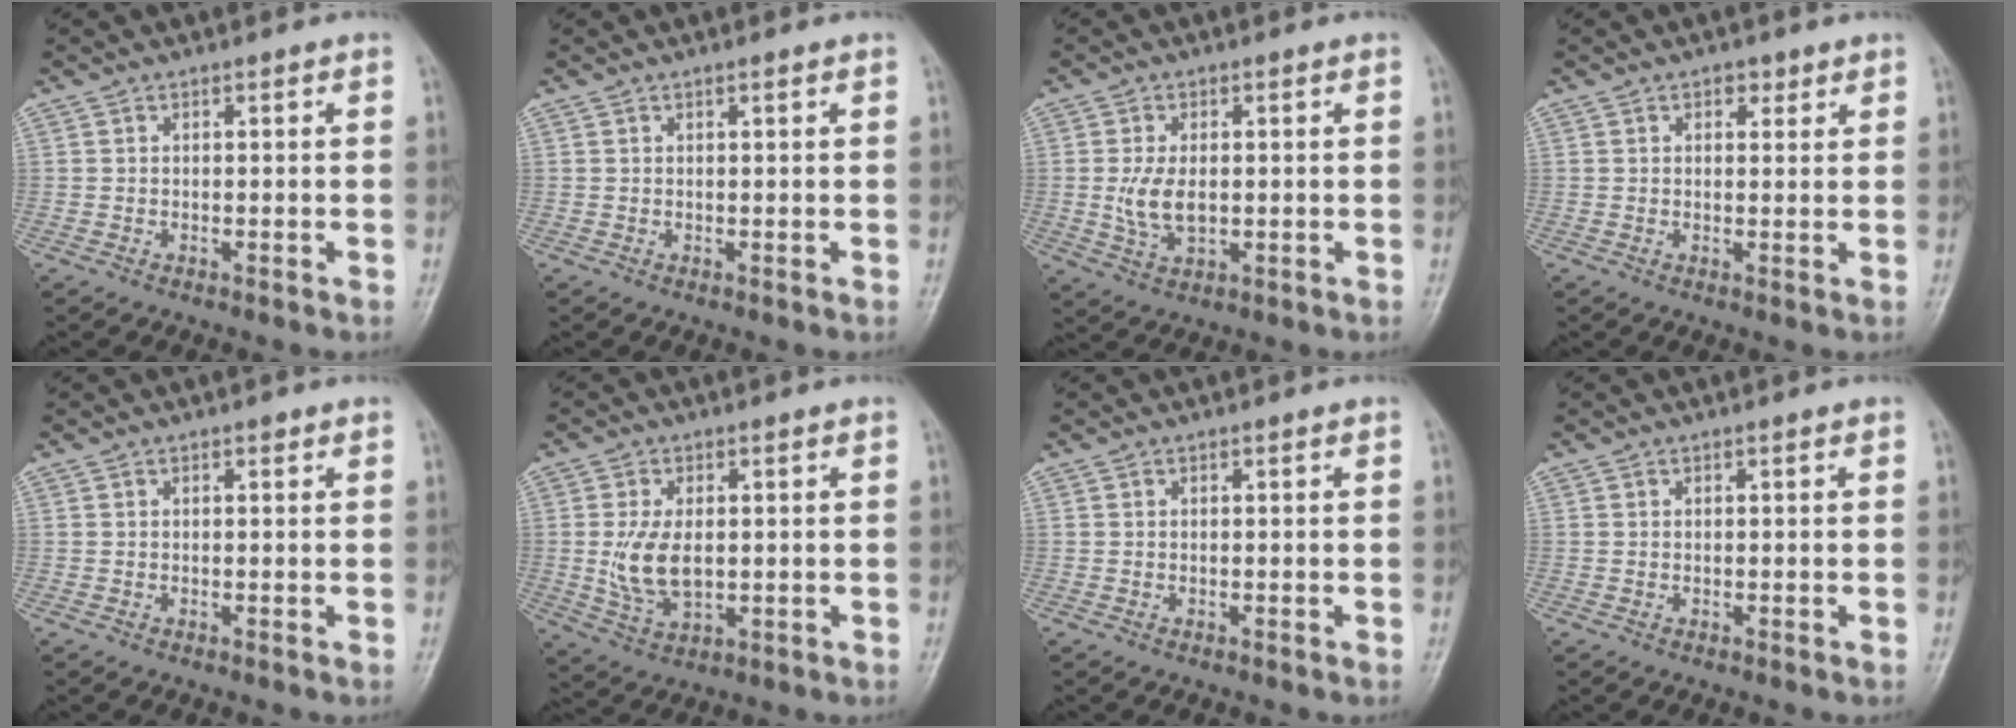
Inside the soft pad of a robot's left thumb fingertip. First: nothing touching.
{"total": 0.5, "force": [0.3, 0.0, 0.4], "torque": [-0.008, 0.000, 0.005]}
{"total": 6.1, "force": [0.0, 3.4, 5.0], "torque": [-0.102, -0.005, 0.006]}
{"total": 2.3, "force": [1.4, 1.4, 1.1], "torque": [-0.003, -0.006, 0.018]}
{"total": 0.7, "force": [0.4, 0.3, 0.4], "torque": [-0.005, -0.001, 0.004]}
{"total": 8.5, "force": [0.2, 4.9, 7.0], "torque": [-0.132, -0.008, 0.013]}
{"total": 0.0}
{"total": 0.0}